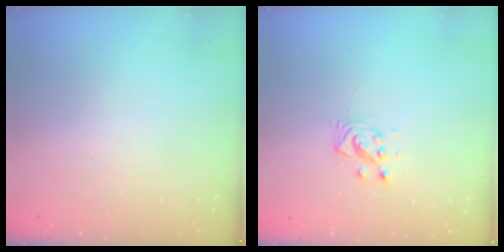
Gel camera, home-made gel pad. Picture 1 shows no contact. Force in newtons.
{"total": 3.7, "press": 3.7, "slide": 0.3}